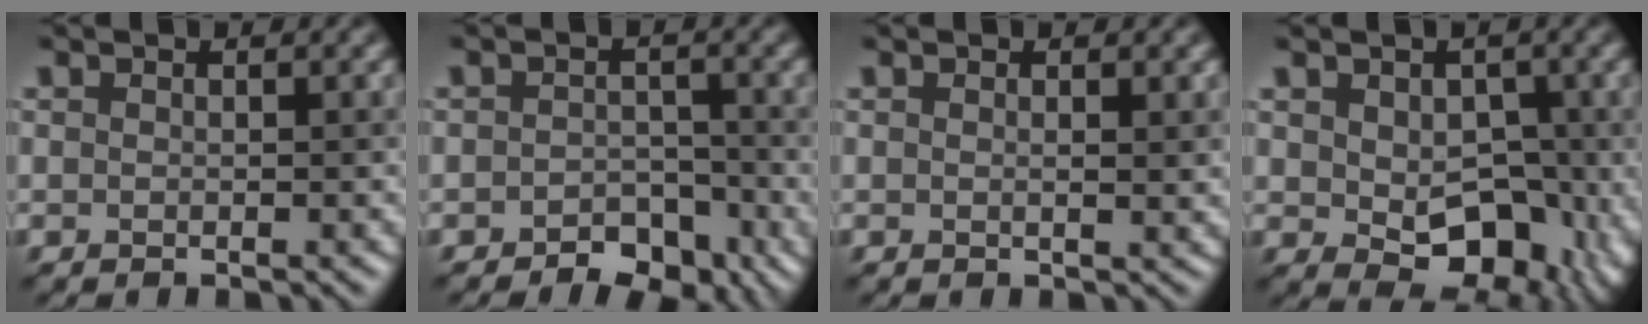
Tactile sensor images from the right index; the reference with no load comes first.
{"total": 3.5, "force": [-2.3, 2.1, 1.7], "torque": [-0.019, 0.001, -0.038]}
{"total": 1.0, "force": [0.4, 0.2, 0.9], "torque": [-0.014, 0.000, 0.004]}
{"total": 7.5, "force": [-0.6, 5.1, 5.5], "torque": [-0.076, -0.019, 0.001]}